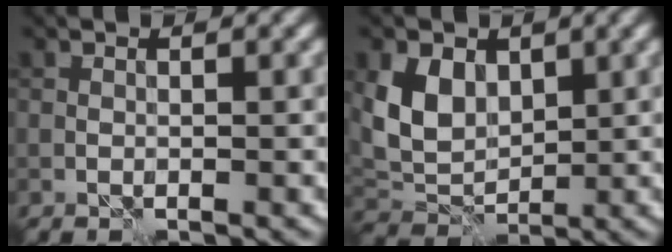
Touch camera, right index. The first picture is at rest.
{"total": 4.8, "force": [1.5, 3.6, 2.8], "torque": [-0.063, -0.005, 0.030]}